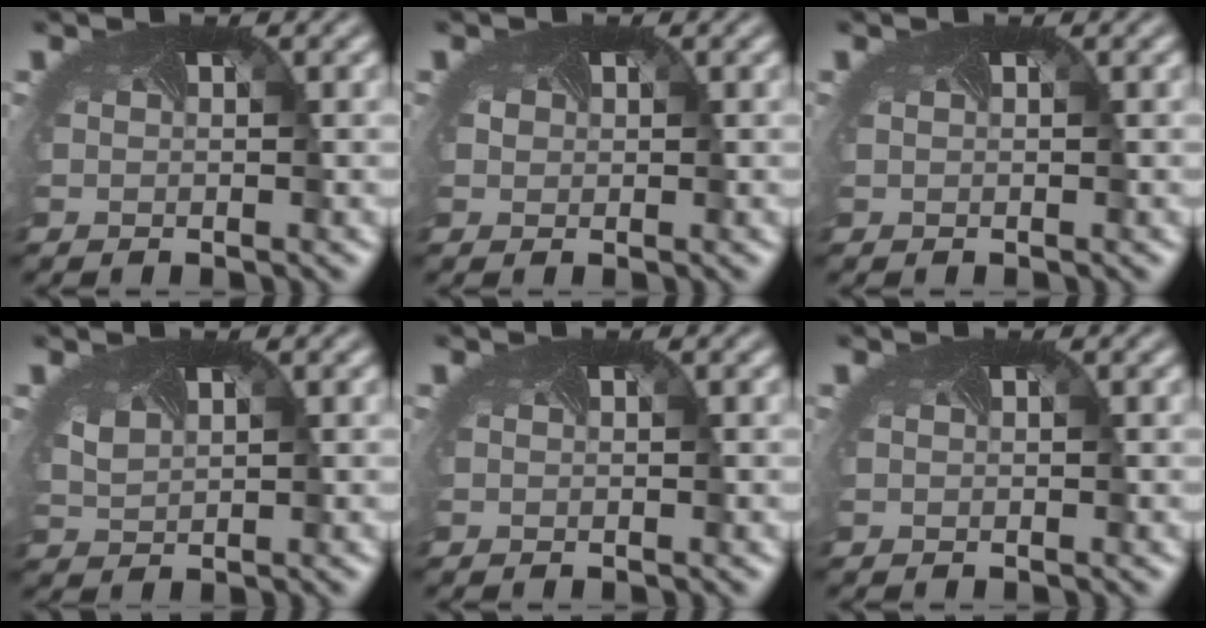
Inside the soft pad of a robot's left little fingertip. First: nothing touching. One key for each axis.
{"total": 1.0, "fx": 0.2, "fy": 1.0, "fz": 0.2, "tx": -0.006, "ty": 0.000, "tz": 0.003}
{"total": 0.0}
{"total": 1.0, "fx": 0.6, "fy": 0.7, "fz": 0.4, "tx": -0.023, "ty": -0.005, "tz": 0.021}
{"total": 0.0}
{"total": 0.0}